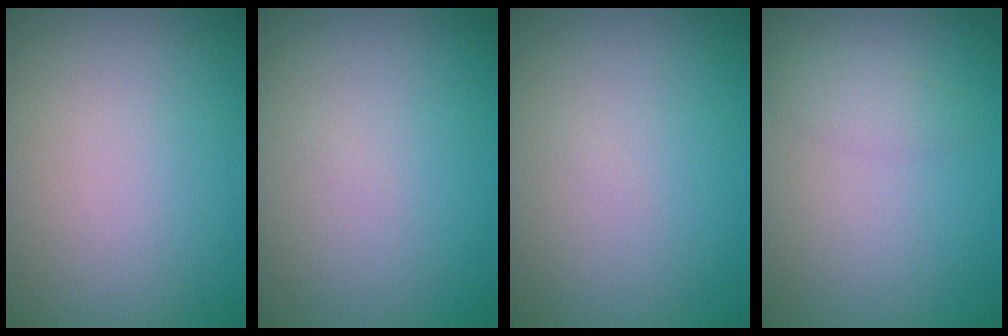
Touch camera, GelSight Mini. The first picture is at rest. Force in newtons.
{"total": 0.0}
{"total": 0.0}
{"total": 1.3, "press": 1.3, "slide": 0.0}